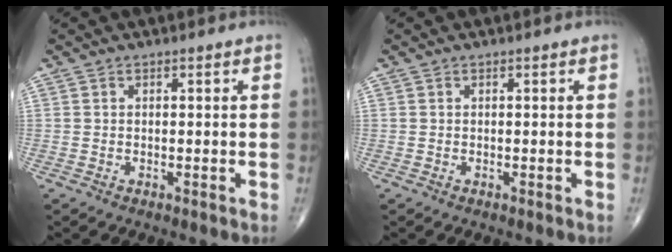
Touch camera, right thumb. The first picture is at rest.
{"total": 0.0}